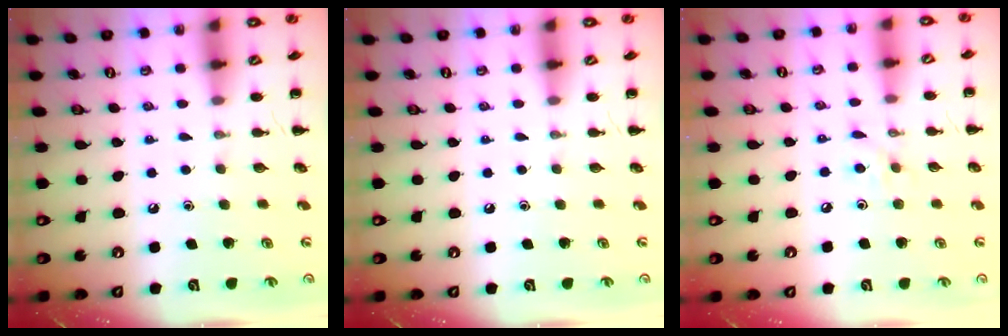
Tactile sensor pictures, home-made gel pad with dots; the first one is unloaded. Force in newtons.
{"total": 0.0}
{"total": 4.6, "press": 4.3, "slide": 1.7}